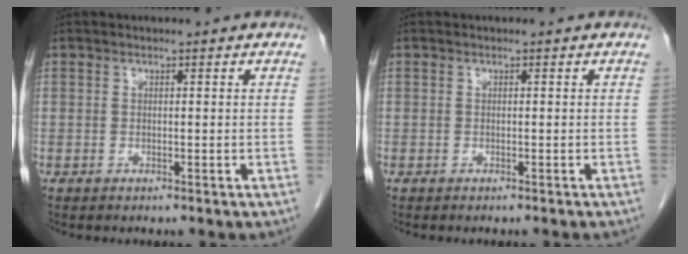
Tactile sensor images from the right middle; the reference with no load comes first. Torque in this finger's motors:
{"motor_torque": [-0.40, -0.30, -0.07, 0.00]}